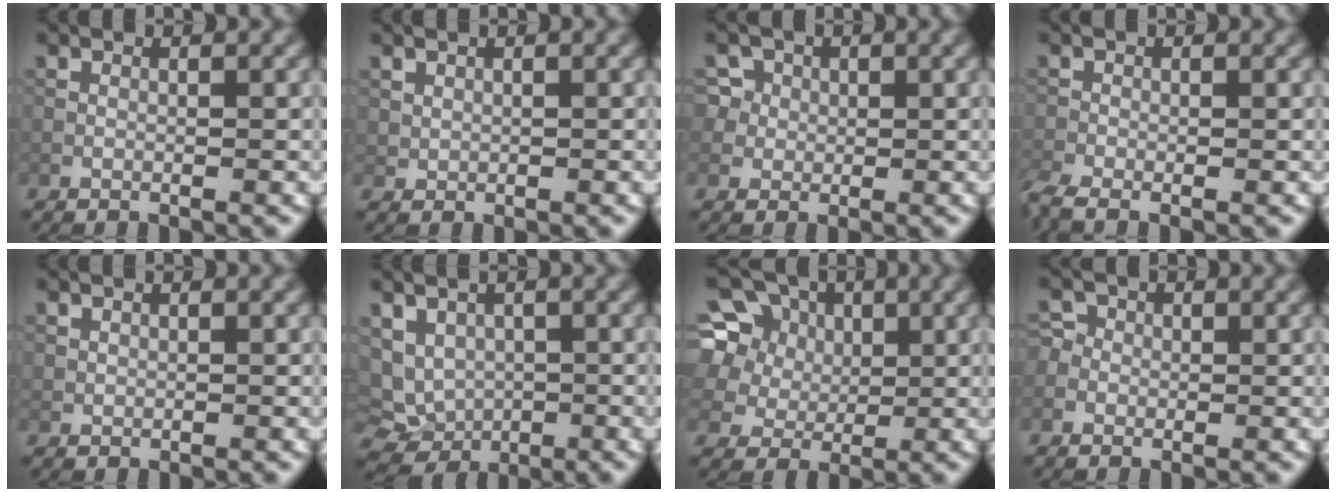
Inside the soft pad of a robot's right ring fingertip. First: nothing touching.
{"total": 0.9, "force": [0.4, 0.7, 0.1], "torque": [-0.003, -0.004, 0.014]}
{"total": 5.7, "force": [2.0, 5.0, 2.0], "torque": [-0.037, 0.026, 0.022]}
{"total": 3.2, "force": [-2.4, 1.1, 1.8], "torque": [-0.039, -0.013, -0.057]}
{"total": 0.5, "force": [0.3, 0.4, 0.0], "torque": [0.001, -0.003, 0.009]}
{"total": 6.1, "force": [0.1, 5.1, 3.2], "torque": [-0.054, 0.003, 0.002]}
{"total": 13.1, "force": [5.0, 10.2, 6.5], "torque": [-0.163, 0.031, 0.087]}
{"total": 2.7, "force": [-0.3, 2.6, 0.7], "torque": [-0.003, 0.012, -0.028]}